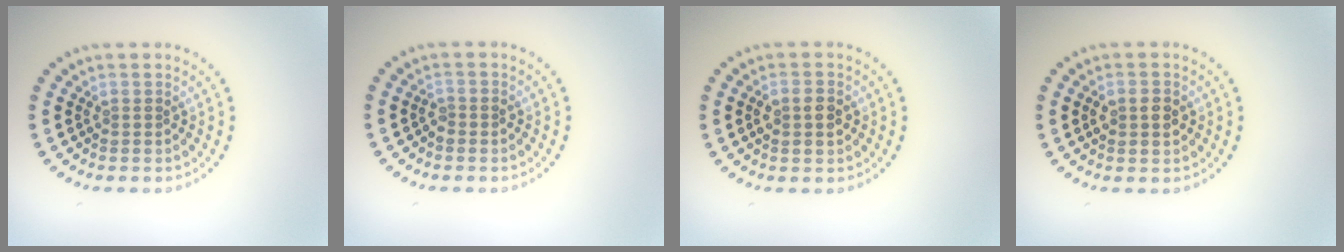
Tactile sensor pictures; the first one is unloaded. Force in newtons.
{"total": 0.9, "press": 0.9, "slide": 0.2}
{"total": 2.1, "press": 2.0, "slide": 0.1}
{"total": 2.7, "press": 2.7, "slide": 0.2}